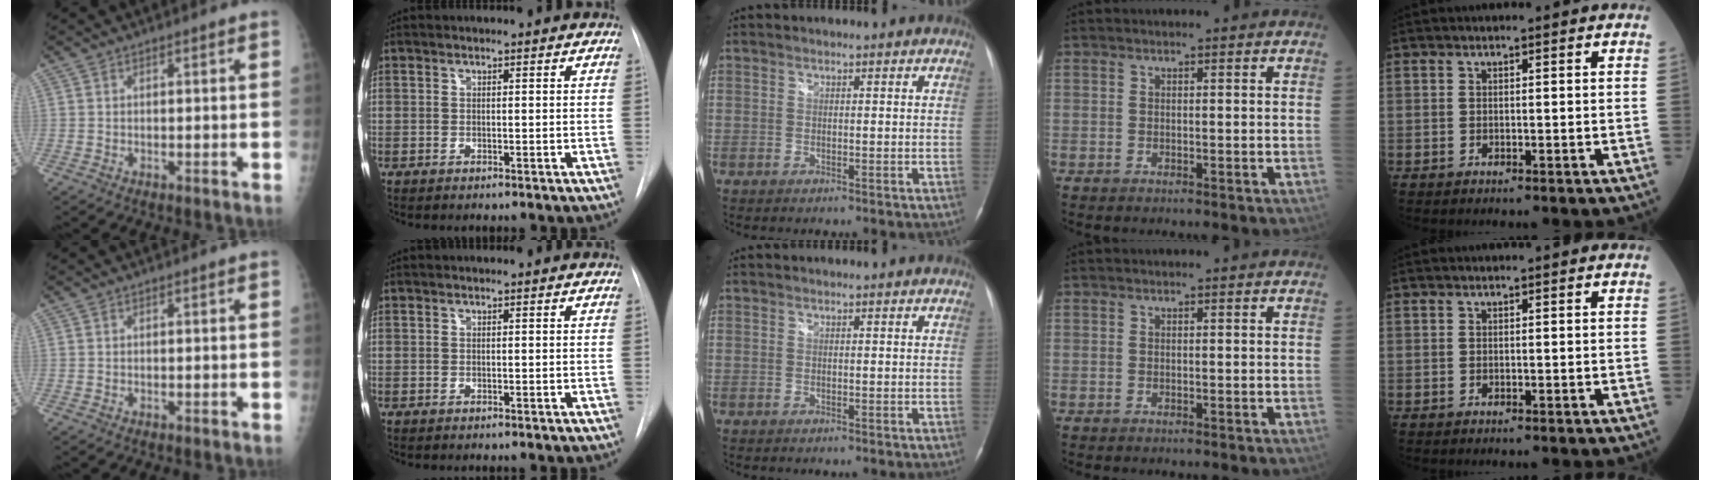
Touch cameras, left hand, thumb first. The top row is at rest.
{}